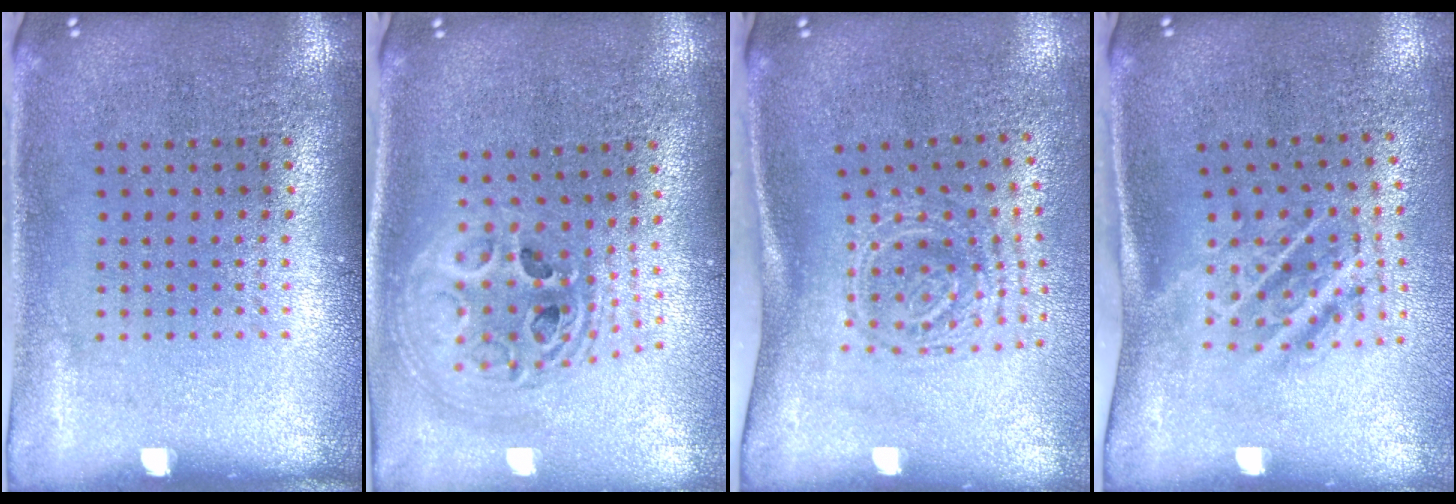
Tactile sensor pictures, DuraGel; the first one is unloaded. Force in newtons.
{"total": 2.4, "press": 1.9, "slide": 1.4}
{"total": 1.8, "press": 1.3, "slide": 1.3}
{"total": 1.8, "press": 1.1, "slide": 1.4}